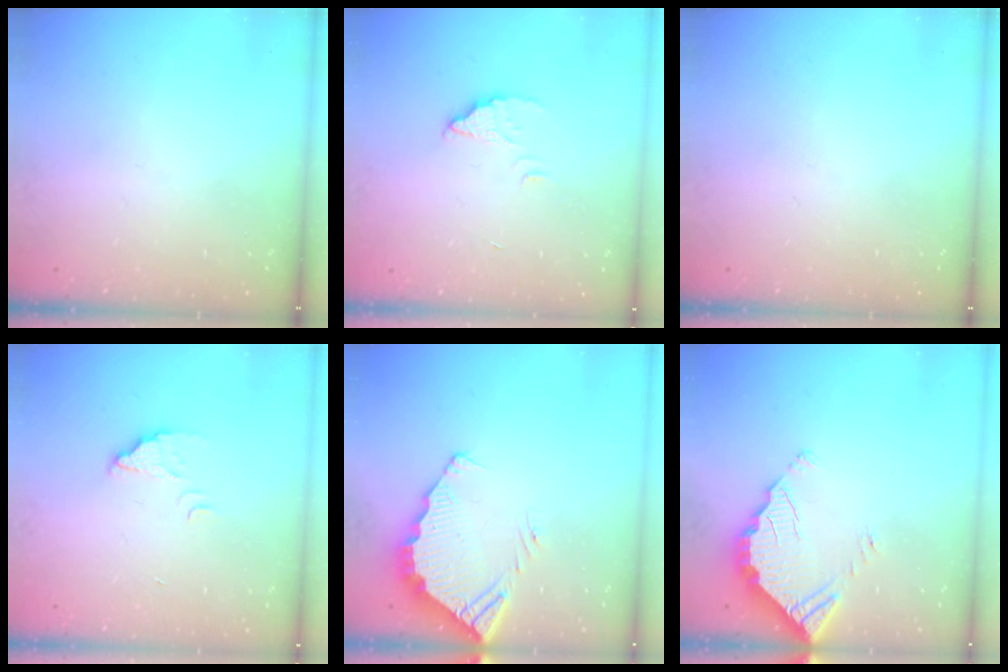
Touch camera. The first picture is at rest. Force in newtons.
{"total": 2.6, "press": 2.6, "slide": 0.2}
{"total": 0.0}
{"total": 1.9, "press": 1.9, "slide": 0.1}
{"total": 4.8, "press": 4.8, "slide": 0.3}
{"total": 3.2, "press": 3.2, "slide": 0.2}